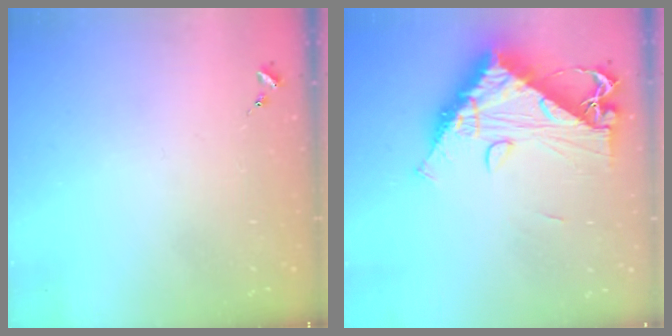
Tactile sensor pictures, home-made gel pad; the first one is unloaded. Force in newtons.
{"total": 15.5, "press": 15.5, "slide": 1.5}